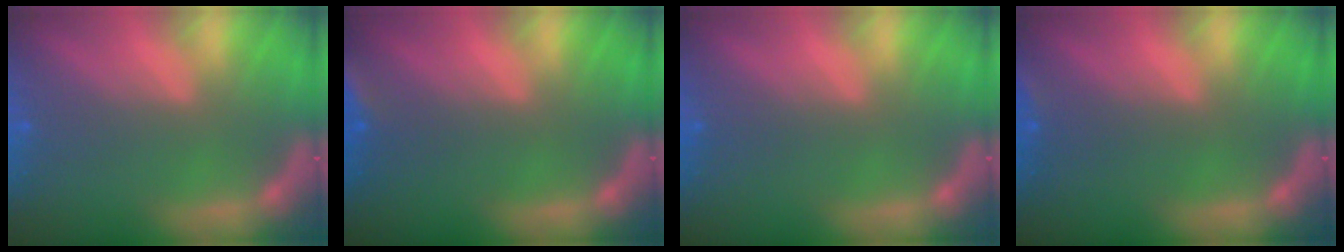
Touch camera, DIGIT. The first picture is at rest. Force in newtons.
{"total": 2.4}
{"total": 0.0}
{"total": 0.9}